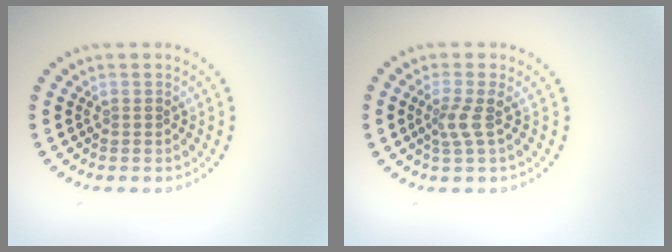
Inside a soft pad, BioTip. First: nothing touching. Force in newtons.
{"total": 1.9, "press": 1.4, "slide": 1.3}